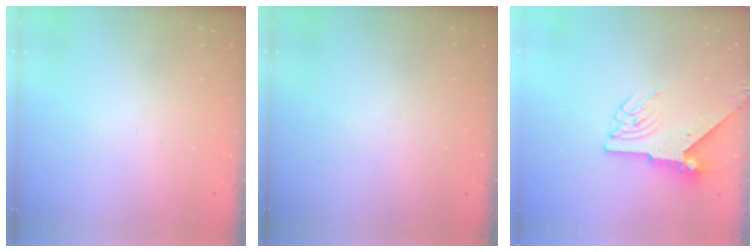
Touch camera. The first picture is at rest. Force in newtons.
{"total": 0.0}
{"total": 6.8, "press": 6.8, "slide": 0.5}